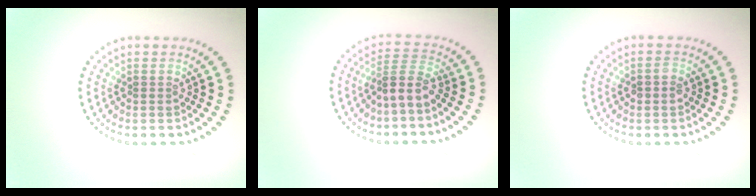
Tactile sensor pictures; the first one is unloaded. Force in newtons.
{"total": 2.8, "press": 2.1, "slide": 1.9}
{"total": 1.0, "press": 1.0, "slide": 0.1}